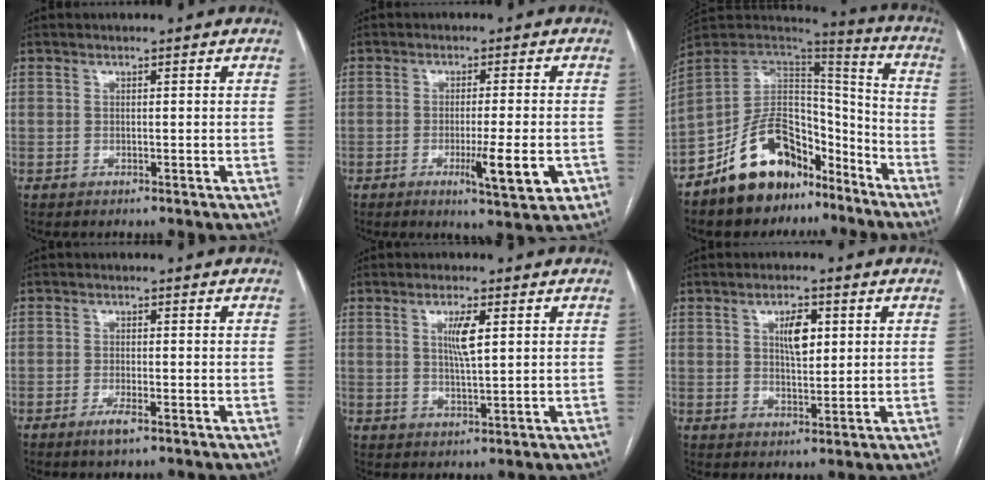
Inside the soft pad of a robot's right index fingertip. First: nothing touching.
{"total": 7.8, "force": [-2.7, 0.6, 7.2], "torque": [-0.106, -0.014, -0.036]}
{"total": 17.0, "force": [-11.1, 9.6, 8.6], "torque": [-0.147, 0.051, -0.185]}
{"total": 2.4, "force": [-1.4, 0.3, 1.9], "torque": [-0.037, -0.002, -0.025]}
{"total": 4.3, "force": [1.4, 0.5, 4.1], "torque": [-0.077, -0.002, 0.025]}
{"total": 4.7, "force": [1.5, 1.8, 4.1], "torque": [-0.068, 0.002, 0.025]}